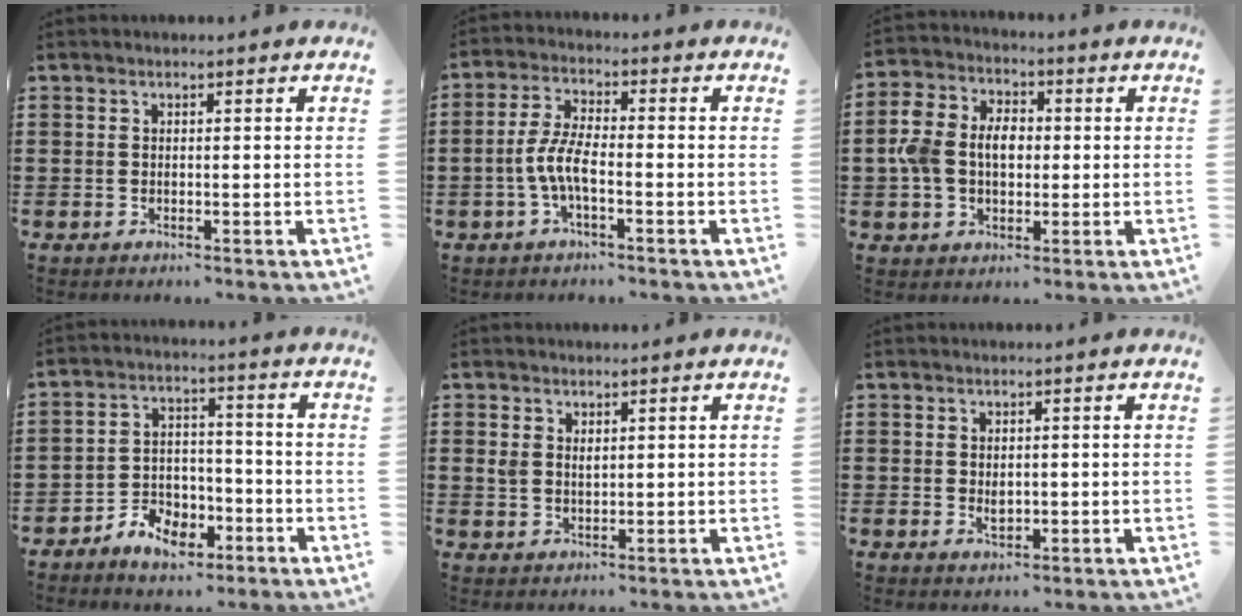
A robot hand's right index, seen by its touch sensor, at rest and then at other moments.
{"total": 5.4, "force": [-1.9, 1.6, 4.8], "torque": [-0.118, -0.008, -0.044]}
{"total": 7.1, "force": [-0.2, 5.4, 4.6], "torque": [-0.127, 0.007, -0.013]}
{"total": 5.9, "force": [-3.9, 3.7, 2.3], "torque": [-0.048, 0.017, -0.074]}
{"total": 1.8, "force": [0.9, 1.2, 1.0], "torque": [-0.022, 0.005, 0.017]}
{"total": 1.7, "force": [0.1, 1.1, 1.3], "torque": [-0.019, 0.001, 0.000]}